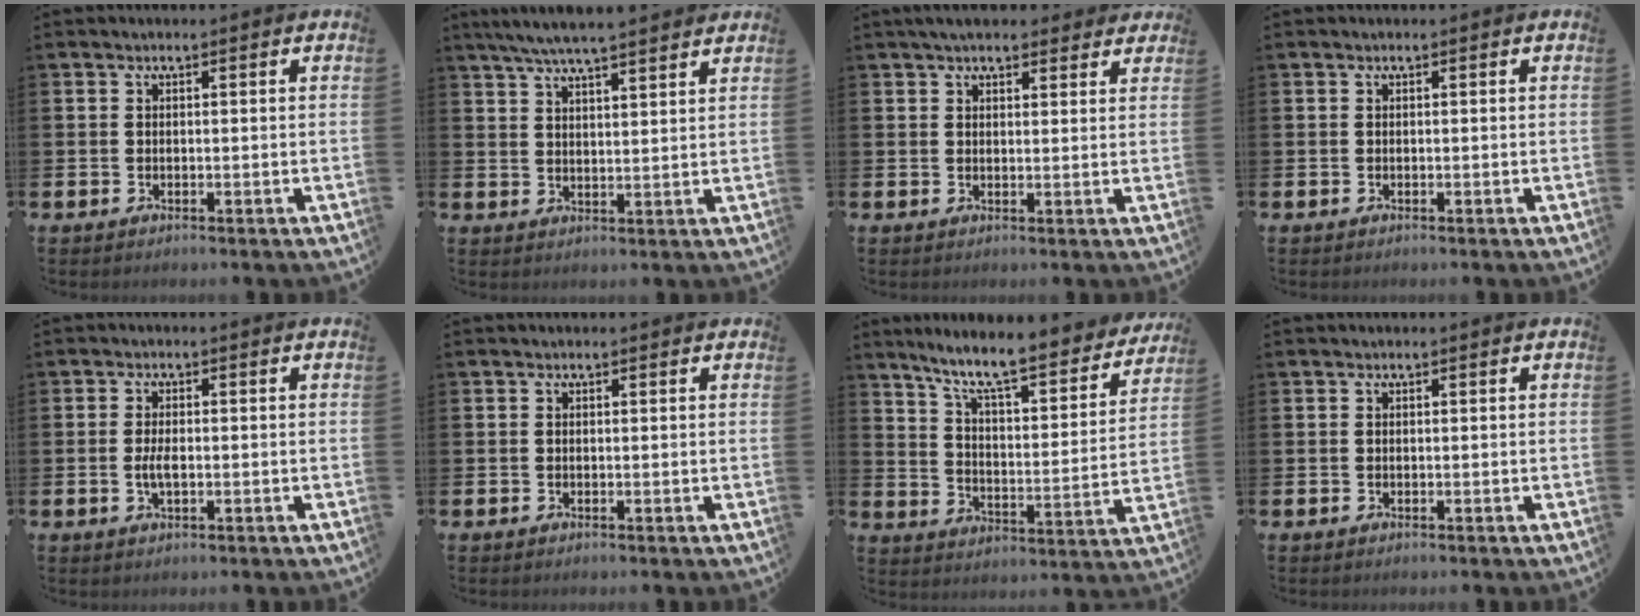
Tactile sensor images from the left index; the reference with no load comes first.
{"total": 6.0, "force": [5.7, 0.2, 1.9], "torque": [-0.053, -0.021, 0.104]}
{"total": 4.0, "force": [3.5, 1.3, 1.2], "torque": [-0.029, -0.006, 0.066]}
{"total": 0.0}
{"total": 2.5, "force": [-0.3, 1.0, 2.2], "torque": [-0.028, -0.006, -0.008]}
{"total": 0.0}
{"total": 9.1, "force": [8.1, 1.2, 4.0], "torque": [-0.100, -0.060, 0.133]}
{"total": 0.0}